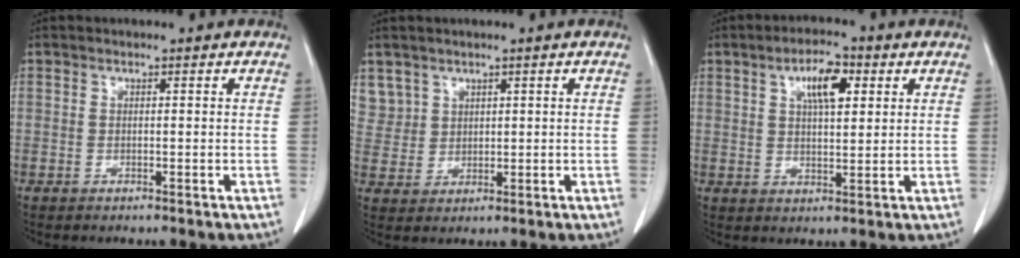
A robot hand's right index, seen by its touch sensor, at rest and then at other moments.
{"total": 5.0, "force": [3.1, 3.9, -0.1], "torque": [0.013, 0.005, 0.067]}
{"total": 6.8, "force": [2.8, 2.4, 5.7], "torque": [-0.098, 0.008, 0.046]}